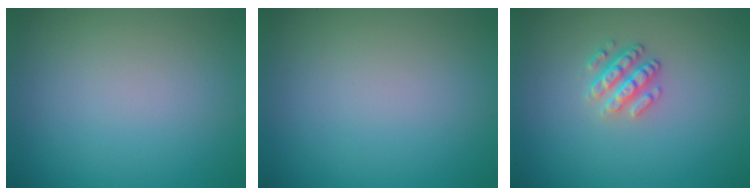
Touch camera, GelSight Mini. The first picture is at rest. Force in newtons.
{"total": 0.0}
{"total": 2.6, "press": 2.4, "slide": 1.1}